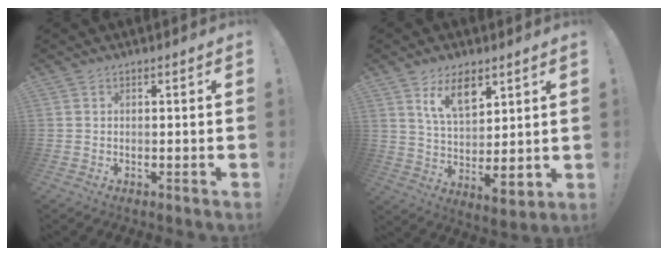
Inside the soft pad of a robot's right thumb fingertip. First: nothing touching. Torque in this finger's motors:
{"motor_torque": [1.66, 2.10, 0.10, 0.21, 0.22]}